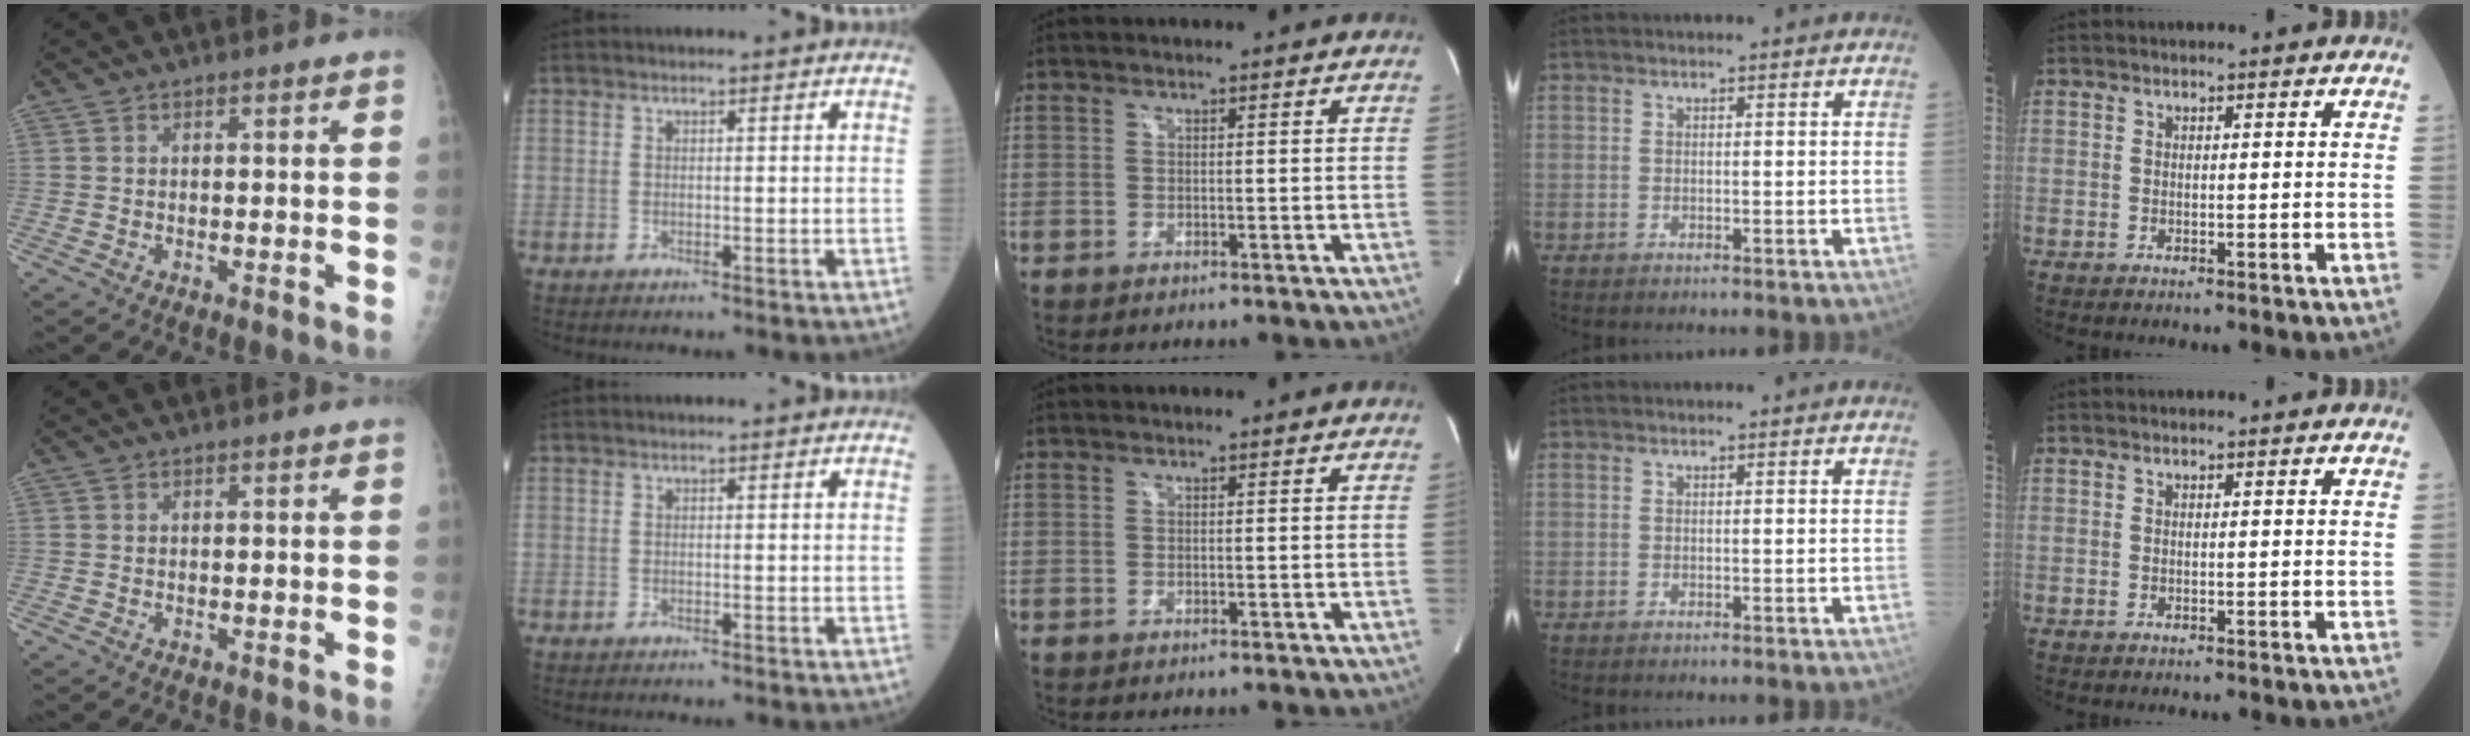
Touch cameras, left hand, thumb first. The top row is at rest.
{}